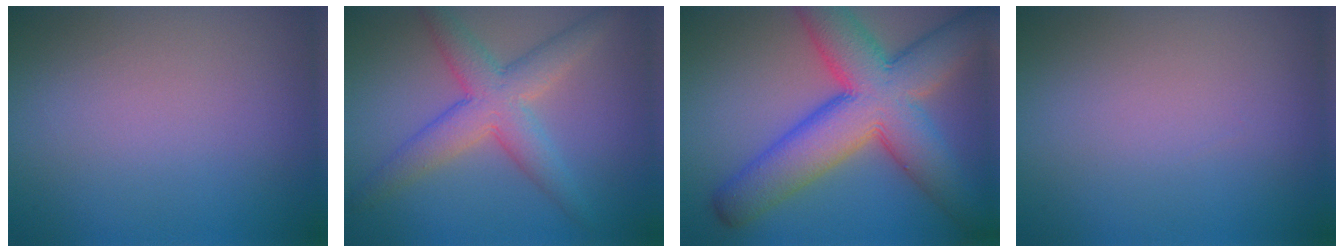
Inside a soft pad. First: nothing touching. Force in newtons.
{"total": 5.3, "press": 5.3, "slide": 0.1}
{"total": 11.7, "press": 11.7, "slide": 0.5}
{"total": 0.0}